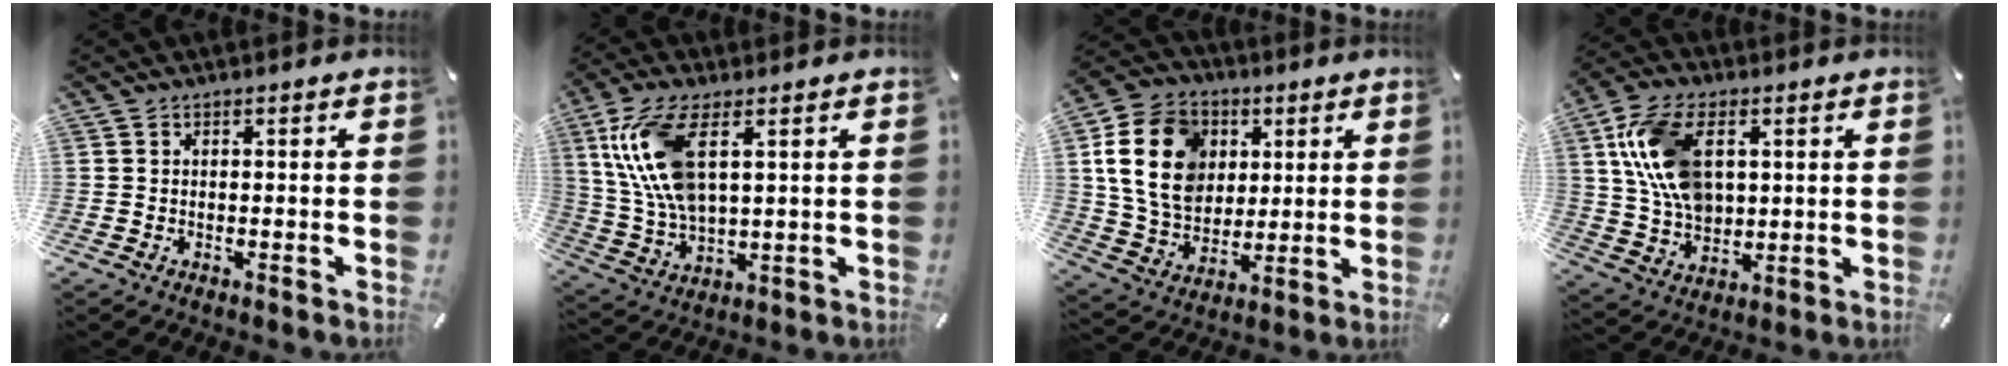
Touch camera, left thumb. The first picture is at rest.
{"total": 13.5, "force": [5.0, 6.4, 10.8], "torque": [-0.258, -0.008, 0.087]}
{"total": 17.3, "force": [4.2, 13.9, 9.4], "torque": [-0.195, 0.003, 0.077]}
{"total": 14.4, "force": [3.7, 9.9, 9.8], "torque": [-0.227, 0.008, 0.069]}